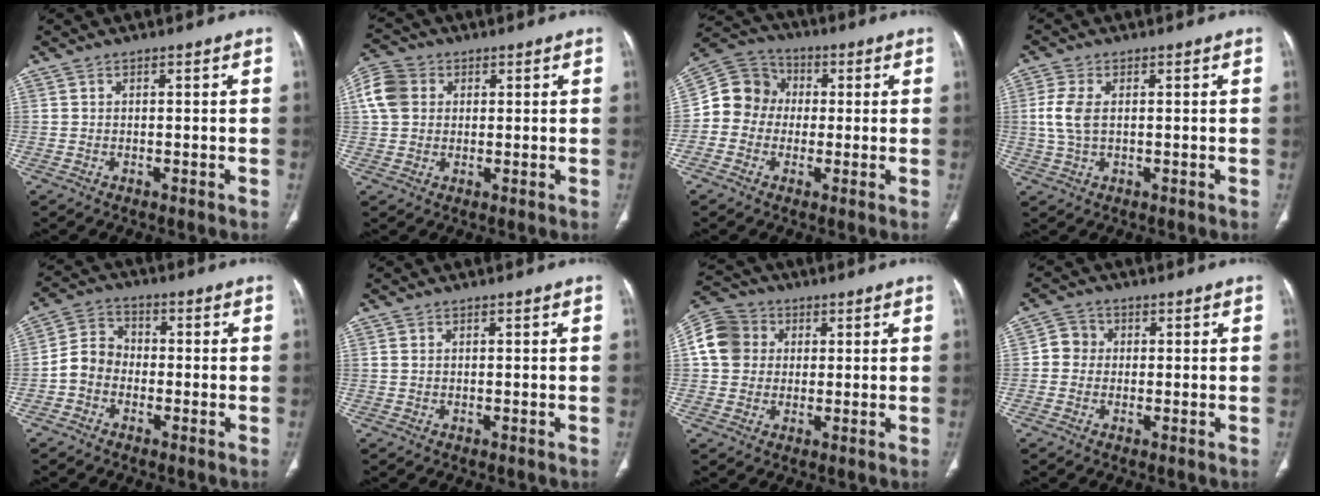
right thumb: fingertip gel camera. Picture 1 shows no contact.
{"total": 7.6, "force": [1.8, 6.2, 4.0], "torque": [-0.076, 0.012, 0.029]}
{"total": 10.1, "force": [-0.2, 9.3, 3.9], "torque": [-0.047, 0.033, -0.017]}
{"total": 5.3, "force": [0.5, 2.8, 4.4], "torque": [-0.114, 0.006, 0.010]}
{"total": 6.4, "force": [-1.8, 5.3, 3.1], "torque": [-0.041, 0.027, -0.047]}
{"total": 0.6, "force": [0.2, 0.4, 0.4], "torque": [-0.009, 0.001, 0.006]}
{"total": 9.8, "force": [1.8, 8.6, 4.2], "torque": [-0.072, 0.013, 0.022]}
{"total": 3.8, "force": [0.0, 3.6, 1.2], "torque": [0.000, 0.008, -0.008]}